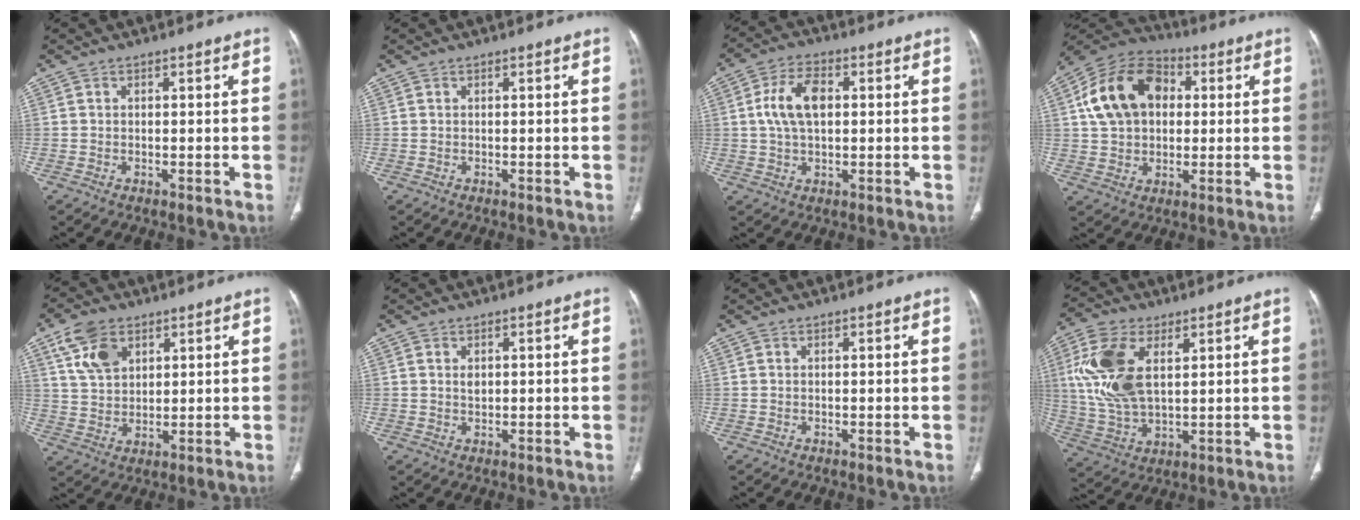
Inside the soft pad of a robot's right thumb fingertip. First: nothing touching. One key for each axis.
{"total": 0.0}
{"total": 8.6, "fx": 1.2, "fy": 5.0, "fz": 6.9, "tx": -0.131, "ty": 0.013, "tz": 0.020}
{"total": 16.4, "fx": 3.2, "fy": 11.8, "fz": 10.9, "tx": -0.174, "ty": 0.019, "tz": 0.048}
{"total": 8.9, "fx": 4.5, "fy": 5.7, "fz": 5.2, "tx": -0.081, "ty": -0.013, "tz": 0.091}
{"total": 1.4, "fx": 0.4, "fy": 0.9, "fz": 0.9, "tx": -0.012, "ty": -0.003, "tz": 0.010}
{"total": 0.0}
{"total": 14.6, "fx": 4.4, "fy": 8.1, "fz": 11.3, "tx": -0.238, "ty": -0.007, "tz": 0.091}